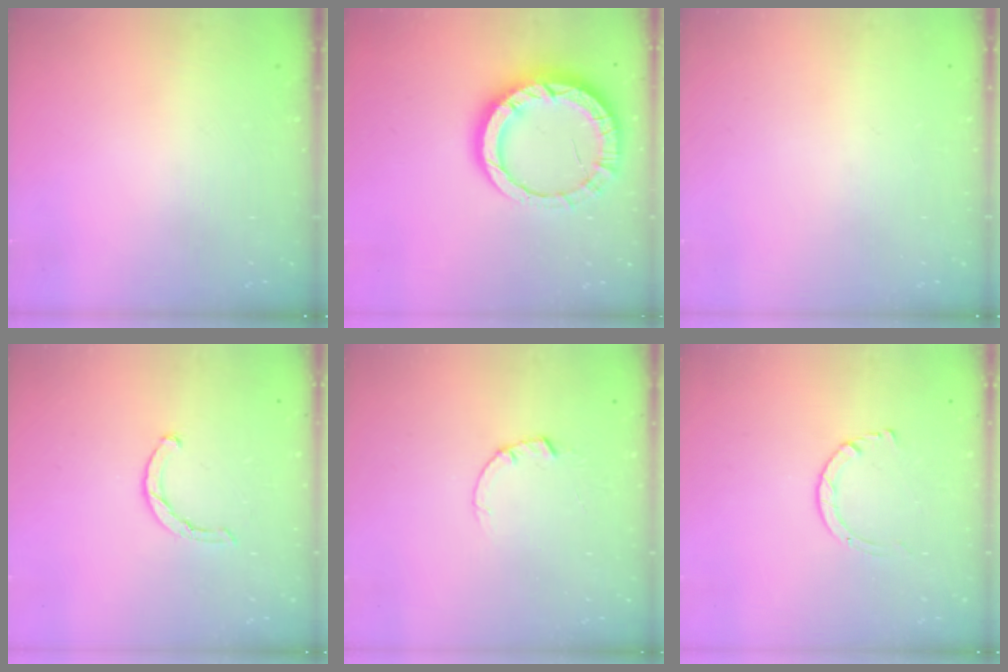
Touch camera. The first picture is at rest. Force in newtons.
{"total": 15.1, "press": 15.1, "slide": 1.4}
{"total": 0.0}
{"total": 1.9, "press": 1.9, "slide": 0.3}
{"total": 1.5, "press": 1.5, "slide": 0.3}
{"total": 2.9, "press": 2.9, "slide": 0.2}